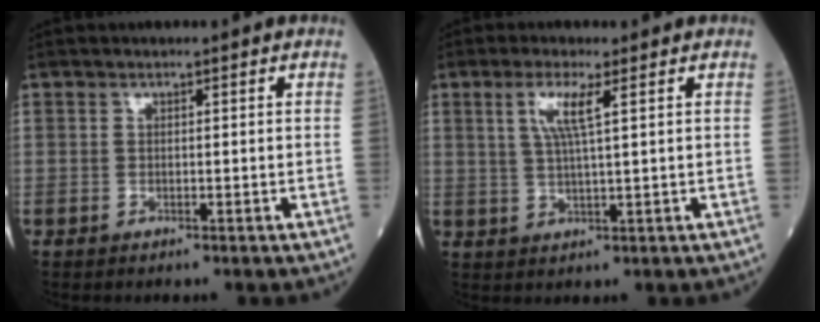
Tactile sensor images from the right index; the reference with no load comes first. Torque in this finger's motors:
{"motor_torque": [0.67, 0.29, 0.39, 0.11]}